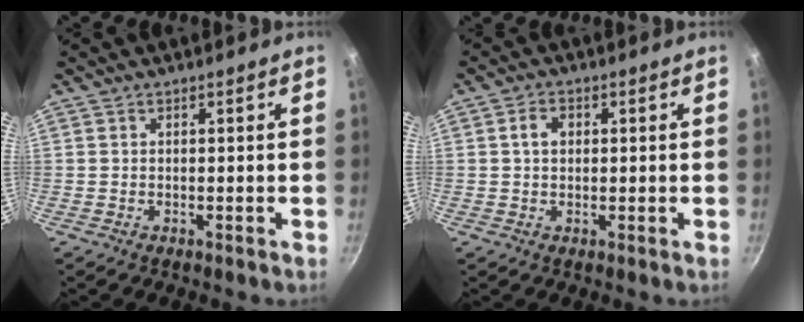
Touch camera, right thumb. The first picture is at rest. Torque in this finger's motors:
{"motor_torque": [0.10, 1.19, 0.54, 0.00, 0.02]}